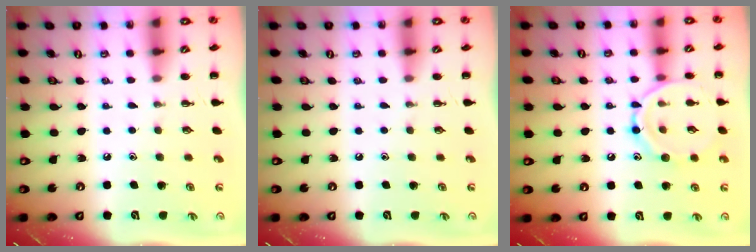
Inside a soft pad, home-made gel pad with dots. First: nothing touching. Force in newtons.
{"total": 0.0}
{"total": 12.2, "press": 12.2, "slide": 0.5}